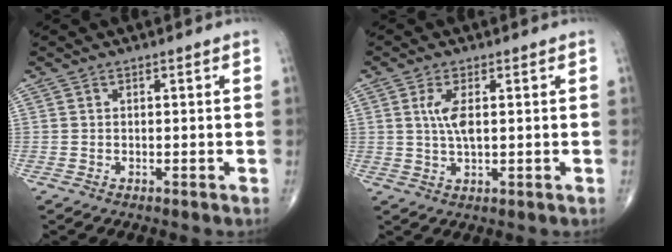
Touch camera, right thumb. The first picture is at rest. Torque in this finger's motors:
{"motor_torque": [2.38, 2.28, 0.18, -0.26, 0.03]}